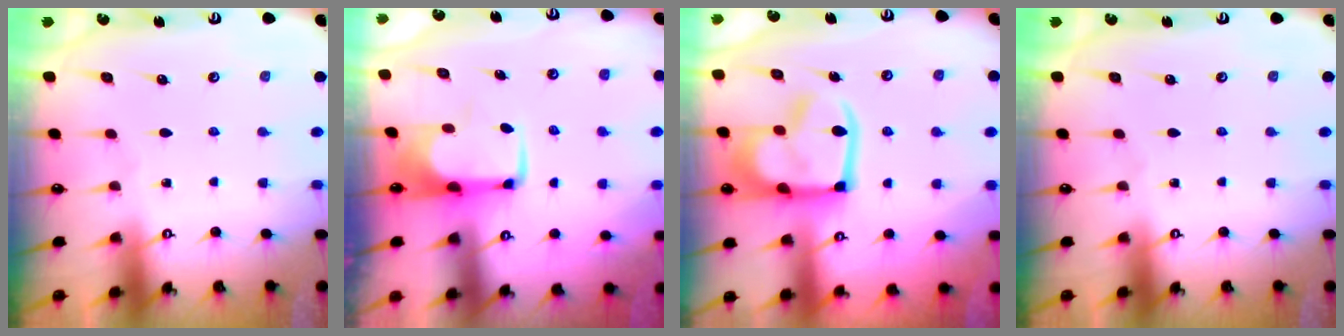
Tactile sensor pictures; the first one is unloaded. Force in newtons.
{"total": 1.8, "press": 1.7, "slide": 0.4}
{"total": 12.7, "press": 12.6, "slide": 1.6}
{"total": 0.0}